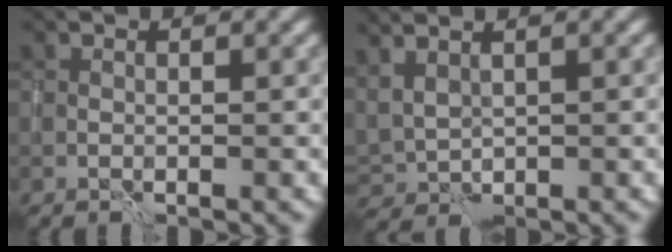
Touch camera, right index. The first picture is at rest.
{"total": 3.1, "force": [1.9, 1.6, 1.9], "torque": [-0.044, 0.006, 0.053]}